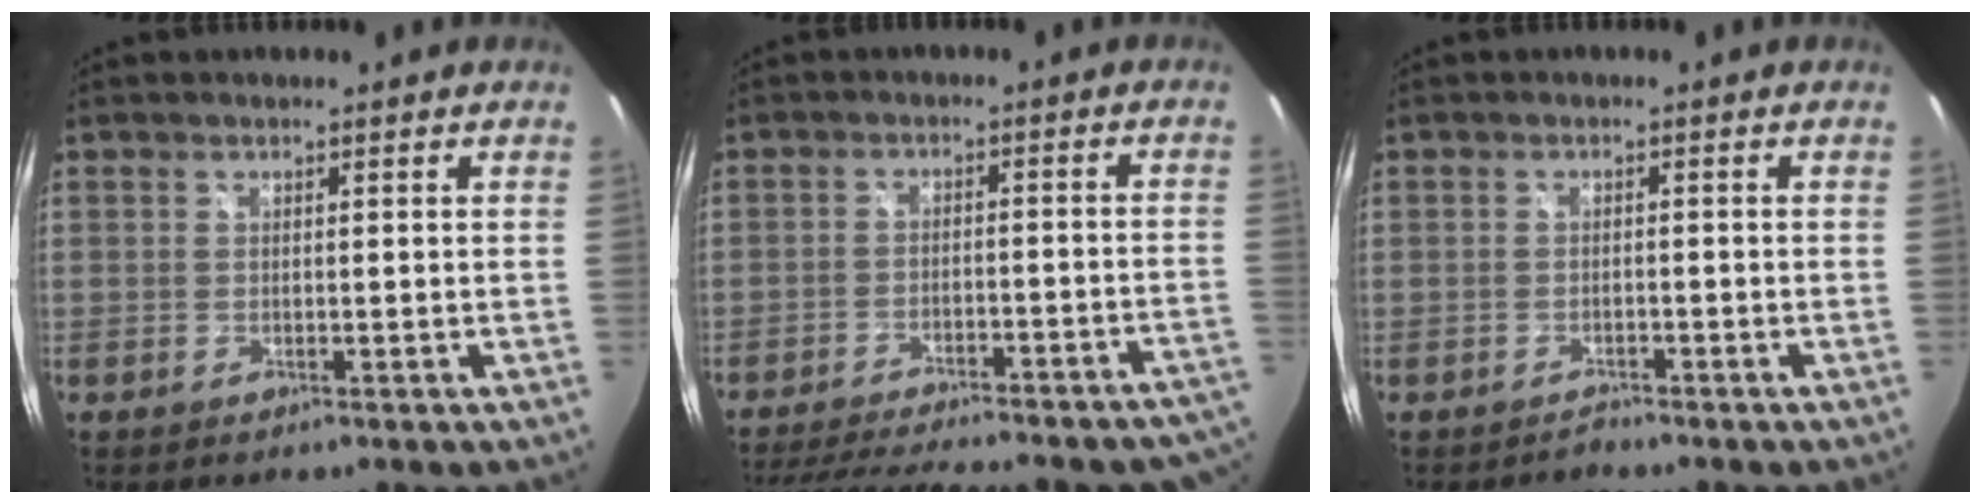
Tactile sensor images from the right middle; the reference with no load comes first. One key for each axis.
{"total": 25.3, "fx": -21.7, "fy": 6.3, "fz": 11.4, "tx": -0.187, "ty": -0.014, "tz": -0.274}
{"total": 1.3, "fx": -1.2, "fy": 0.3, "fz": -0.3, "tx": 0.002, "ty": 0.002, "tz": -0.021}